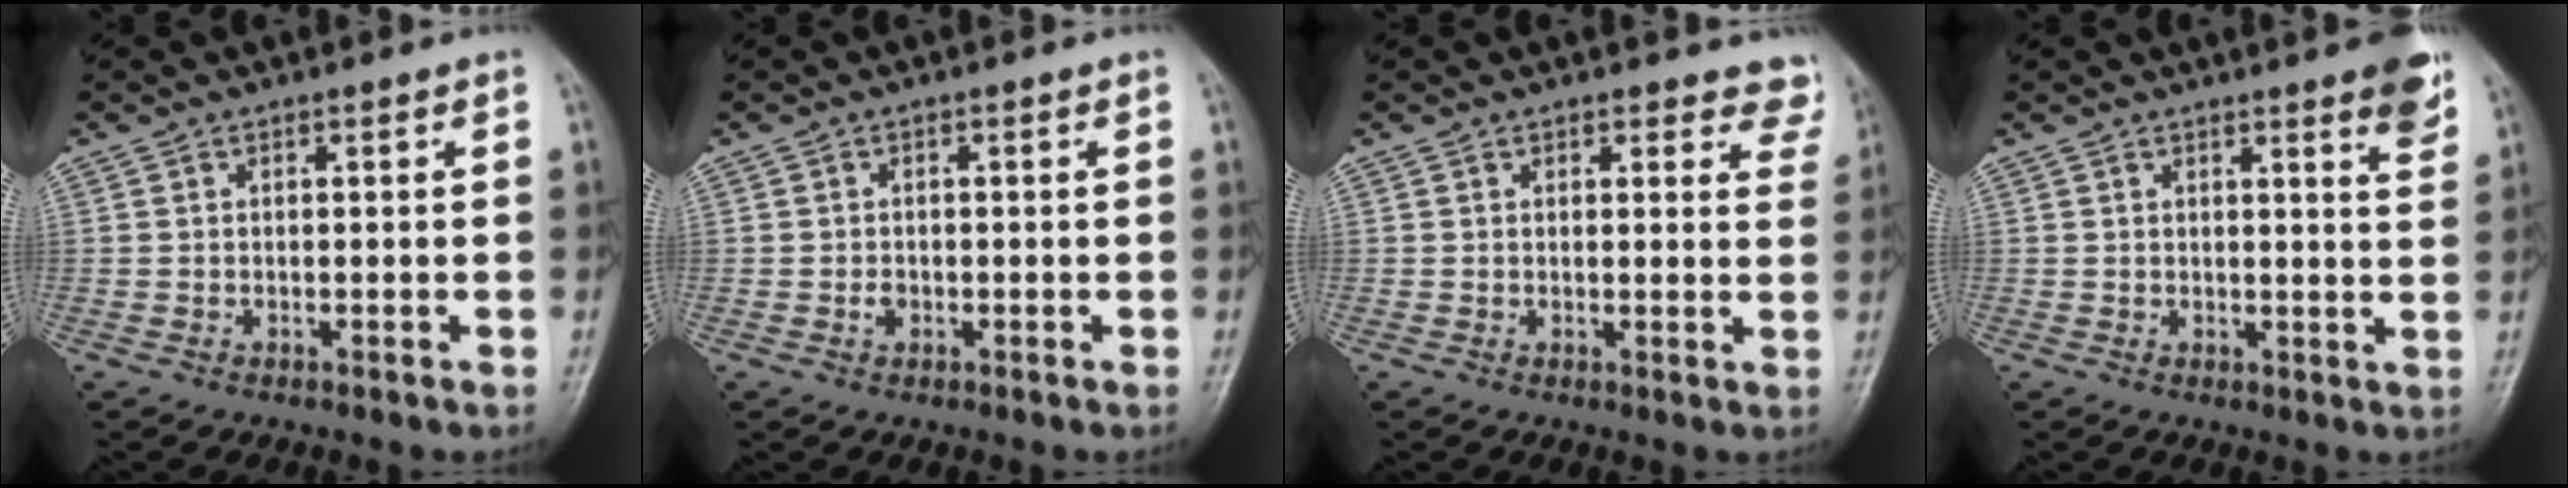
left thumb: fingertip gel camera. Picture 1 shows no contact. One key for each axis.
{"total": 1.3, "fx": -0.3, "fy": 1.0, "fz": 0.7, "tx": -0.007, "ty": 0.002, "tz": -0.007}
{"total": 6.0, "fx": 5.4, "fy": 2.4, "fz": 1.2, "tx": 0.031, "ty": -0.024, "tz": 0.039}
{"total": 5.9, "fx": 3.9, "fy": 1.0, "fz": 4.4, "tx": -0.043, "ty": -0.018, "tz": 0.042}